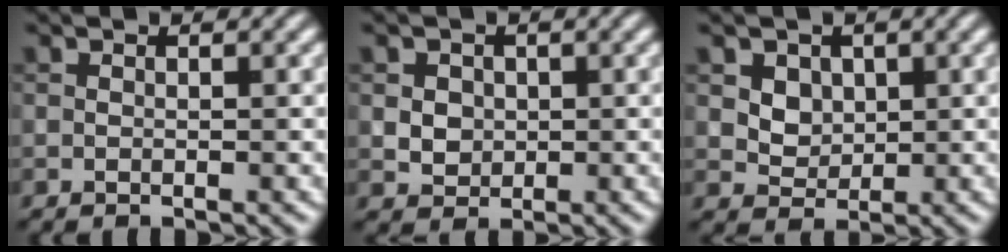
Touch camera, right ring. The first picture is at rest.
{"total": 2.7, "force": [0.6, 2.3, 1.3], "torque": [-0.021, 0.009, 0.013]}
{"total": 3.3, "force": [1.4, 2.5, 1.6], "torque": [-0.040, -0.004, 0.041]}